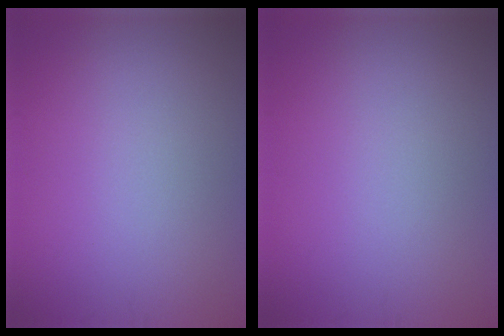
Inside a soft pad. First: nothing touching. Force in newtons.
{"total": 0.0}